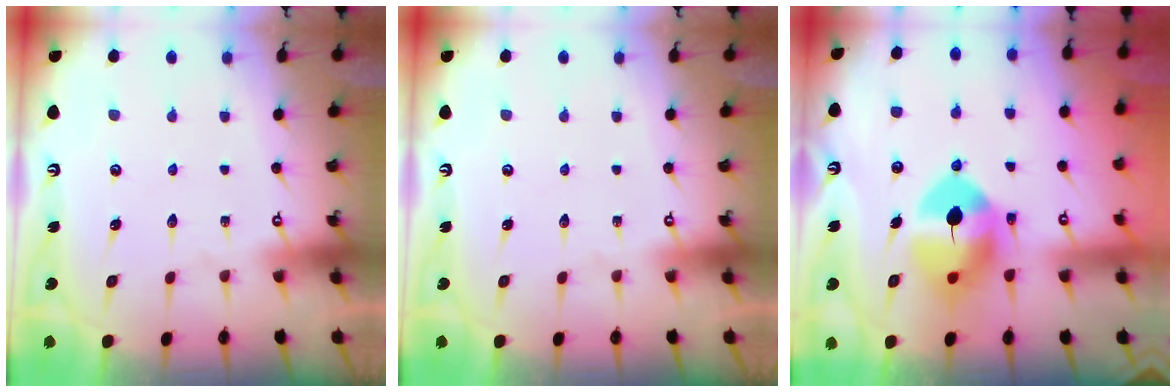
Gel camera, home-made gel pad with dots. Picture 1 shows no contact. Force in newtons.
{"total": 0.0}
{"total": 12.0, "press": 11.8, "slide": 2.0}